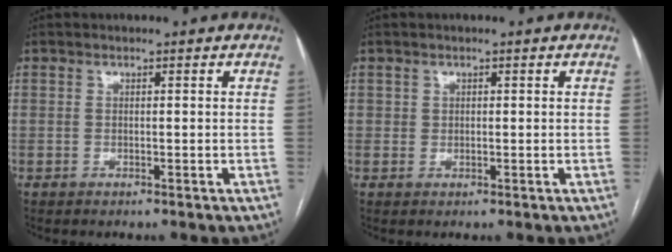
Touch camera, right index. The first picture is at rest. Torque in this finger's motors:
{"motor_torque": [-0.14, 0.27, -0.01, 0.01]}